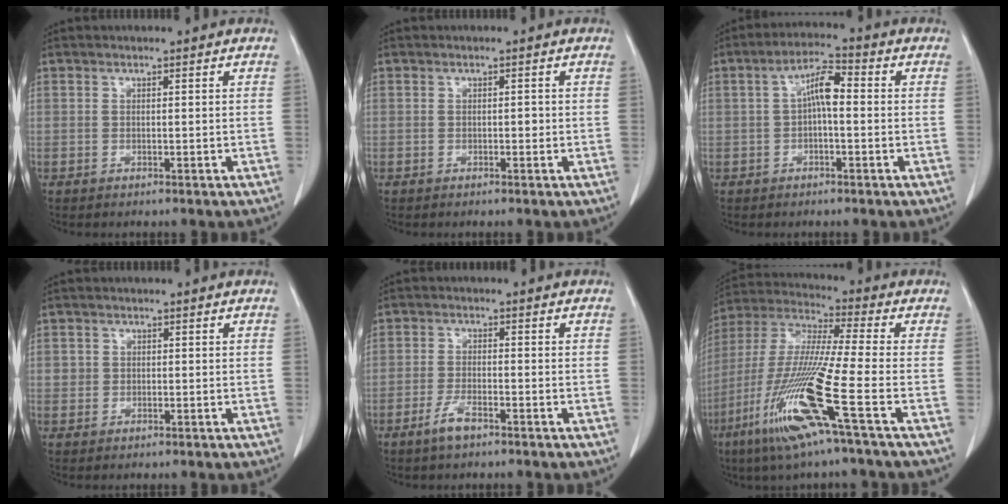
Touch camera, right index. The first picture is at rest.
{"total": 0.7, "force": [-0.1, 0.4, 0.6], "torque": [-0.005, 0.002, -0.002]}
{"total": 5.4, "force": [0.2, 1.5, 5.2], "torque": [-0.097, 0.021, 0.000]}
{"total": 1.4, "force": [0.2, 1.4, 0.3], "torque": [0.001, 0.005, 0.002]}
{"total": 3.5, "force": [-2.4, 0.7, 2.5], "torque": [-0.053, -0.001, -0.045]}
{"total": 16.9, "force": [-7.4, -0.8, 15.2], "torque": [-0.325, -0.033, -0.149]}